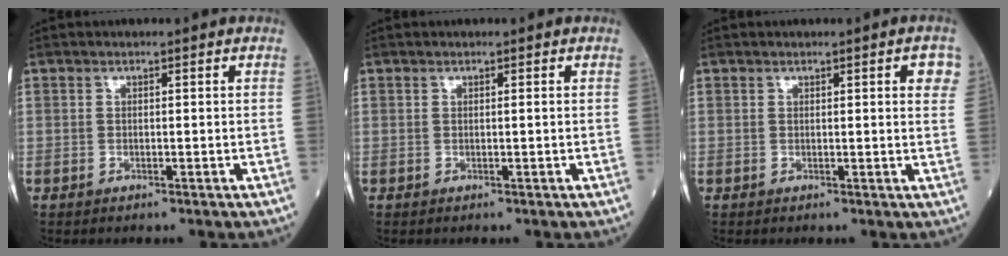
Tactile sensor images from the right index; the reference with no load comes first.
{"total": 0.0}
{"total": 2.9, "force": [1.1, 0.4, 2.6], "torque": [-0.021, 0.001, 0.010]}